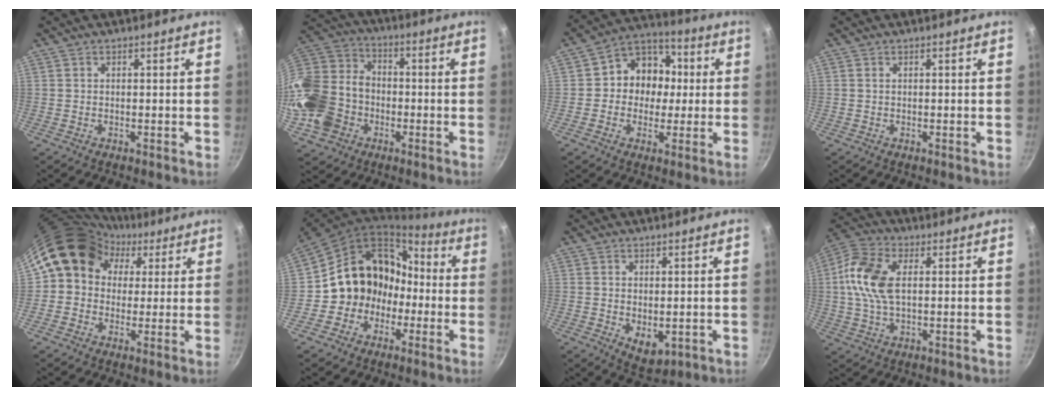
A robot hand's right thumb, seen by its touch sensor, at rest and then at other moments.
{"total": 20.0, "force": [-5.4, 16.2, 10.4], "torque": [-0.227, 0.055, -0.102]}
{"total": 11.2, "force": [0.4, 9.8, 5.4], "torque": [-0.033, 0.025, -0.013]}
{"total": 0.0}
{"total": 12.8, "force": [4.2, 10.6, 5.8], "torque": [-0.058, 0.018, 0.053]}
{"total": 15.3, "force": [-2.9, 13.6, 6.3], "torque": [-0.057, 0.075, -0.047]}
{"total": 5.6, "force": [-0.5, 3.5, 4.4], "torque": [-0.058, -0.013, 0.003]}
{"total": 11.6, "force": [1.5, 6.6, 9.4], "torque": [-0.188, 0.018, 0.015]}